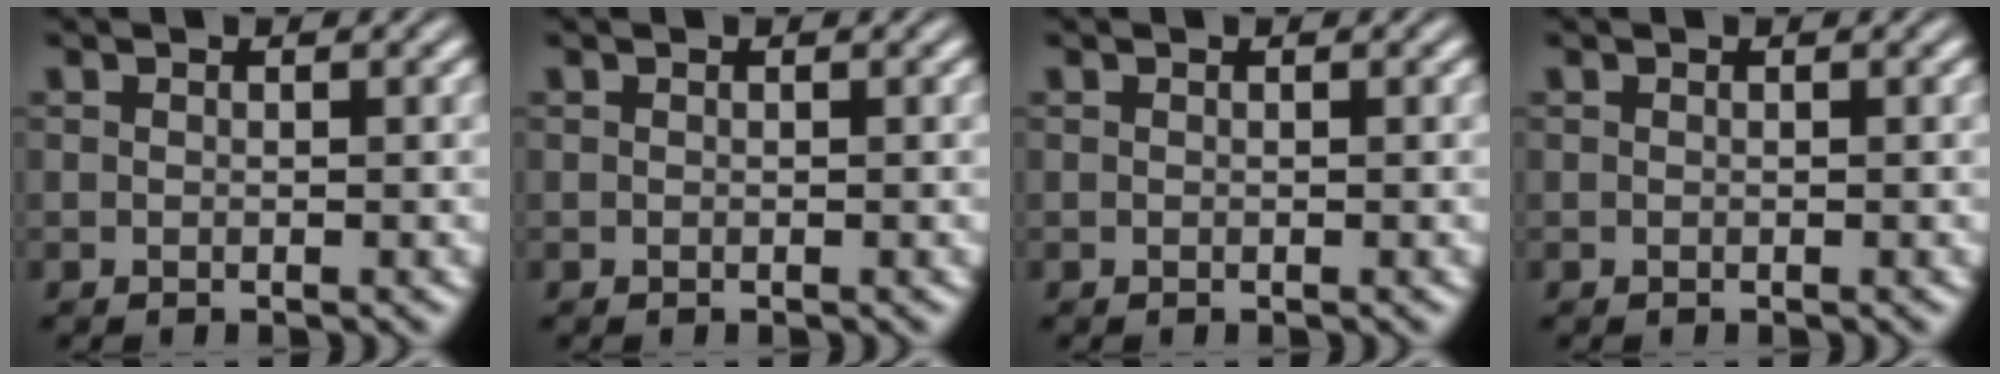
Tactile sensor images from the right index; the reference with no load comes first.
{"total": 0.0}
{"total": 0.0}
{"total": 0.0}